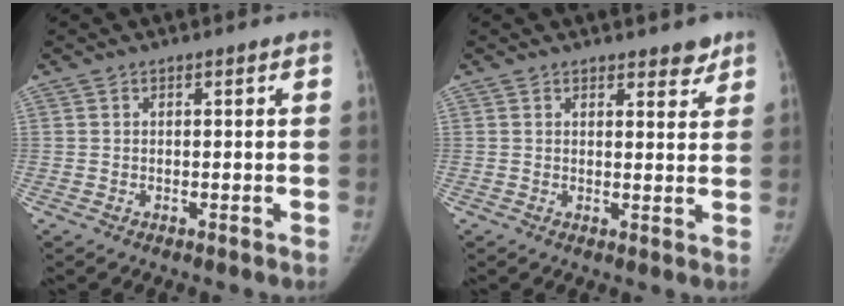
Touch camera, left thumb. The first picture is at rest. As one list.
[{"total": 3.4, "force": [2.7, 1.4, 1.4], "torque": [0.005, -0.018, 0.035]}]